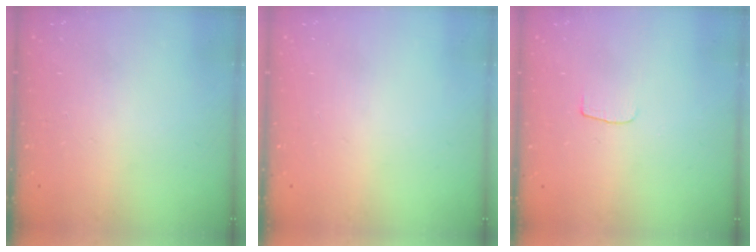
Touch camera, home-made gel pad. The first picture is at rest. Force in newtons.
{"total": 0.0}
{"total": 3.0, "press": 3.0, "slide": 0.3}